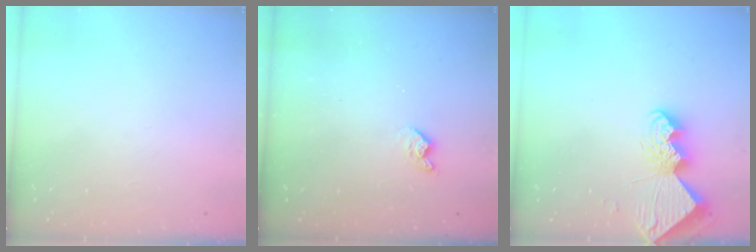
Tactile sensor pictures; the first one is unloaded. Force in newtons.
{"total": 4.9, "press": 4.9, "slide": 0.6}
{"total": 10.0, "press": 9.9, "slide": 0.9}